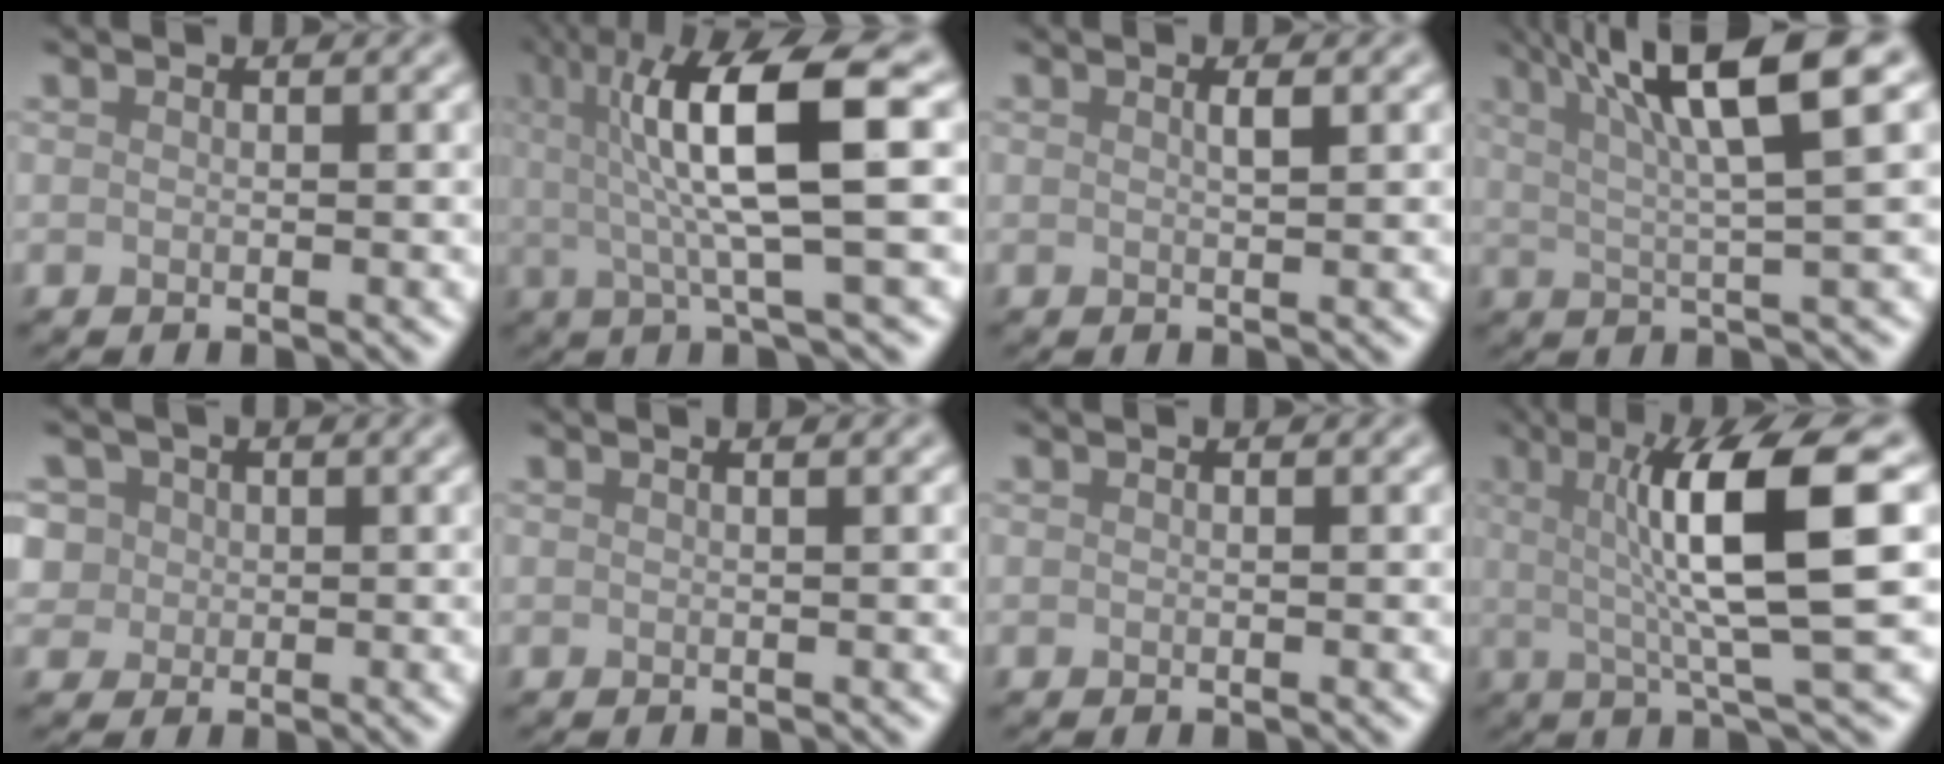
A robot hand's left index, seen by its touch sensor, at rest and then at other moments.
{"total": 9.6, "force": [1.9, 2.1, 9.2], "torque": [-0.145, 0.003, 0.032]}
{"total": 1.0, "force": [0.4, 0.2, 0.9], "torque": [-0.012, 0.003, 0.005]}
{"total": 9.3, "force": [4.4, 1.5, 8.0], "torque": [-0.100, 0.024, 0.067]}
{"total": 5.2, "force": [2.1, 4.3, 1.9], "torque": [-0.034, 0.021, 0.016]}
{"total": 1.3, "force": [0.7, 0.5, 1.0], "torque": [-0.007, 0.001, -0.003]}
{"total": 0.0}
{"total": 9.6, "force": [1.5, 1.7, 9.3], "torque": [-0.128, 0.005, 0.025]}